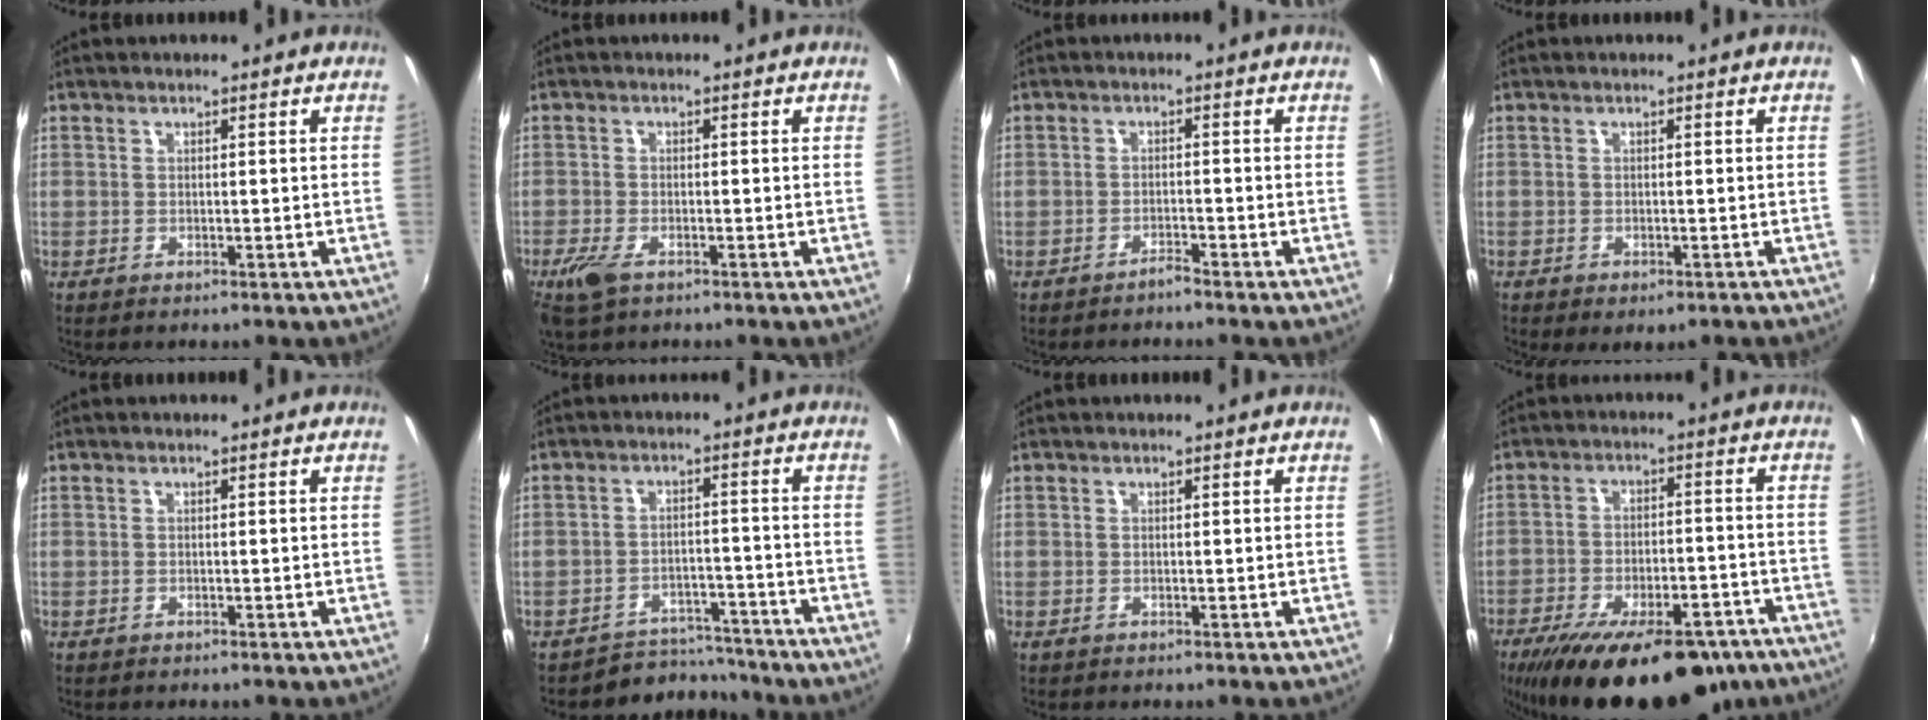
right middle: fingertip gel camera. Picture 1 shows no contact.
{"total": 4.6, "force": [-2.8, 1.9, 3.1], "torque": [-0.079, -0.013, -0.055]}
{"total": 1.6, "force": [-1.6, 0.1, 0.3], "torque": [-0.013, -0.001, -0.027]}
{"total": 3.2, "force": [-2.1, 1.5, 2.0], "torque": [-0.036, -0.018, -0.027]}
{"total": 0.0}
{"total": 6.3, "force": [-5.8, 2.6, -0.8], "torque": [0.006, 0.024, -0.085]}
{"total": 0.0}
{"total": 24.8, "force": [-18.2, 9.4, 14.0], "torque": [-0.249, -0.026, -0.249]}